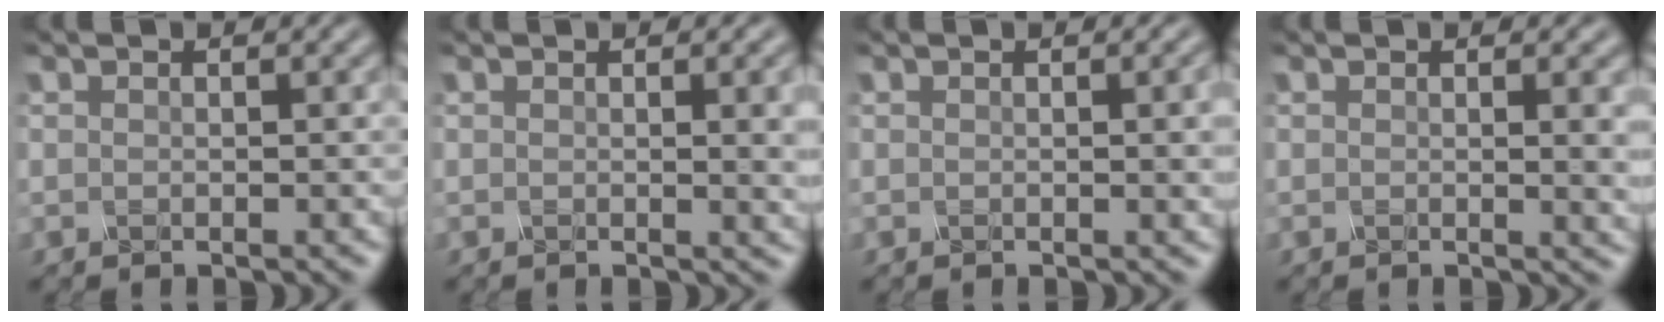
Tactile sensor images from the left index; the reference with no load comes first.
{"total": 4.3, "force": [0.4, 1.6, 4.0], "torque": [-0.030, 0.004, 0.006]}
{"total": 2.9, "force": [0.2, 0.9, 2.7], "torque": [-0.025, 0.004, -0.003]}
{"total": 3.5, "force": [0.3, 1.2, 3.2], "torque": [-0.025, 0.000, 0.003]}